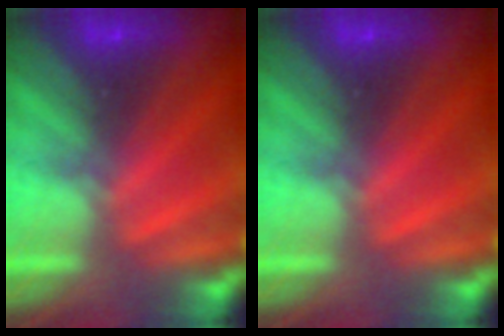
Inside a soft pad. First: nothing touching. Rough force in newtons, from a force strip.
{"total": 0.0}